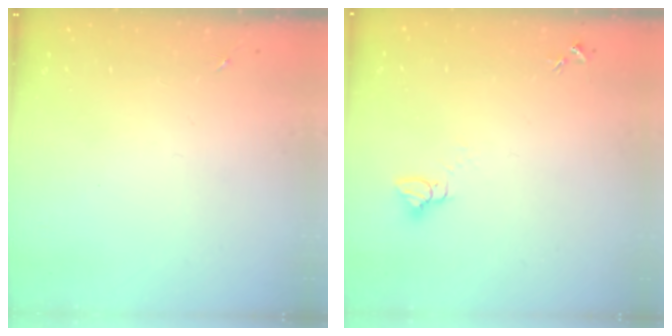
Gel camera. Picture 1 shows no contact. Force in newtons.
{"total": 2.8, "press": 2.8, "slide": 0.1}